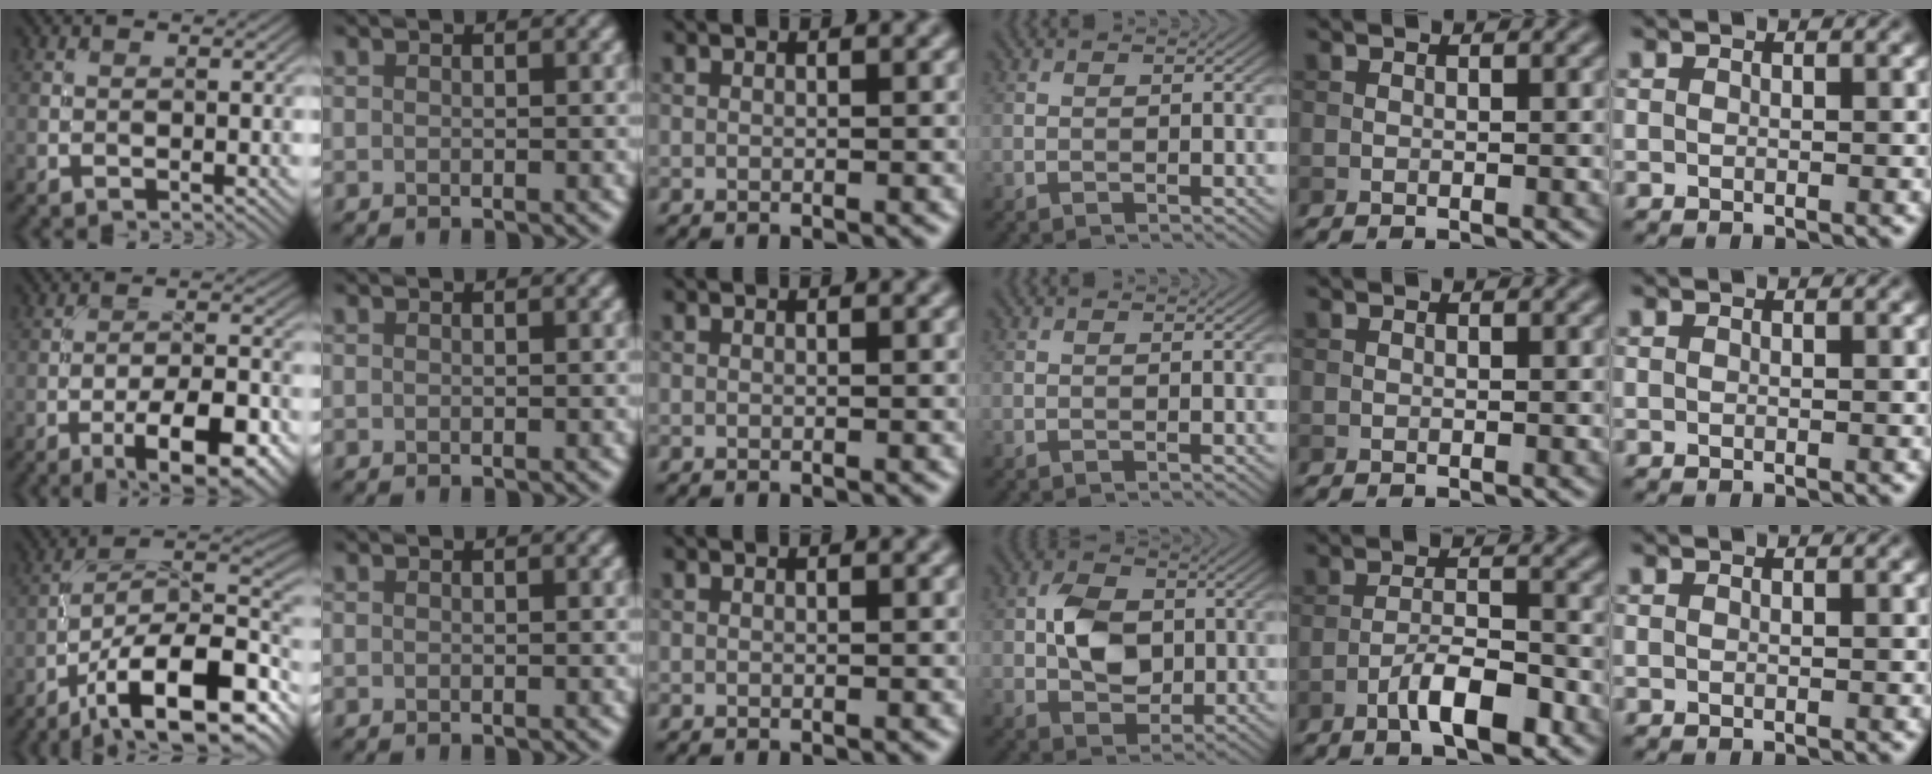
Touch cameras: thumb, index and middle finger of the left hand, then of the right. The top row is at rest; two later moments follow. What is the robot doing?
{"motion": "screw", "object": "medicine bottle"}